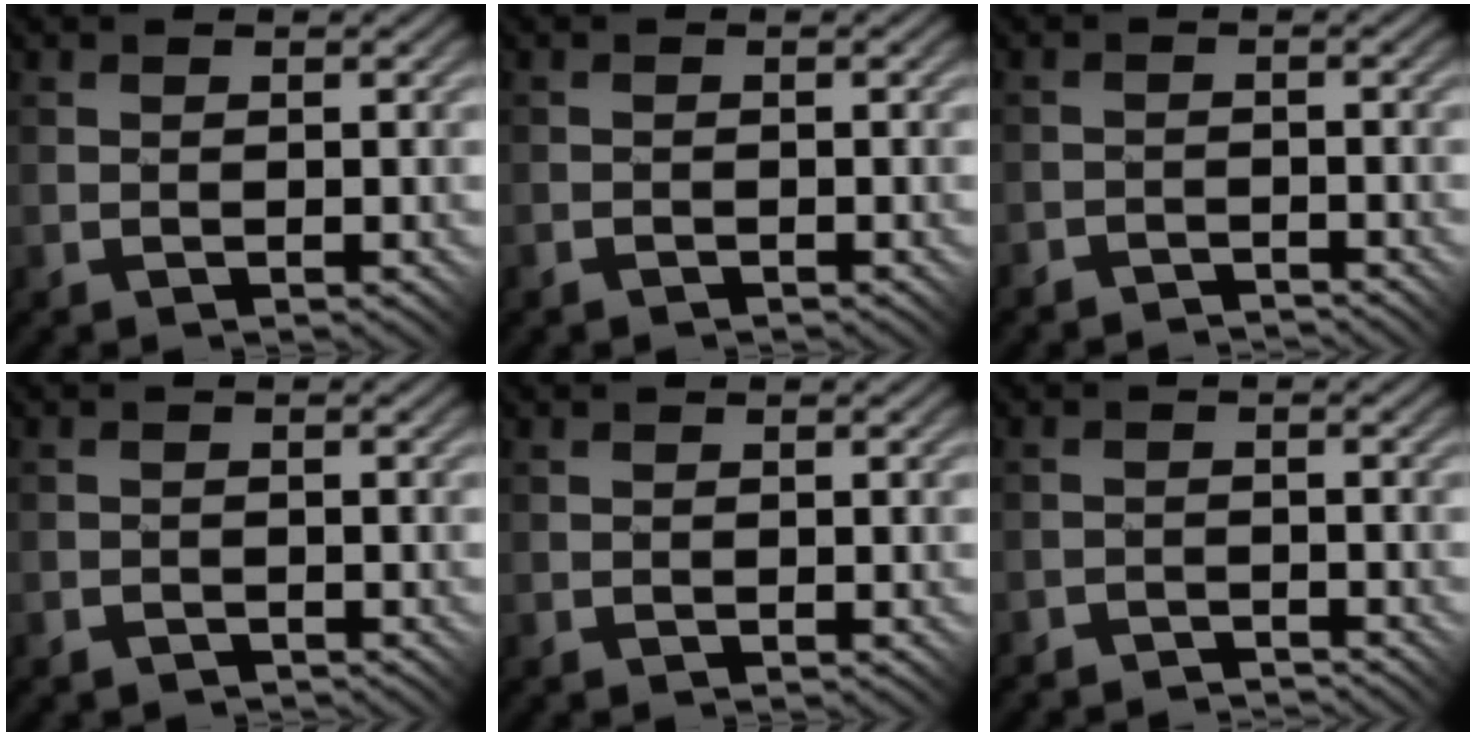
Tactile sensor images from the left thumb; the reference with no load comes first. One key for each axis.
{"total": 0.7, "fx": -0.6, "fy": 0.1, "fz": -0.3, "tx": 0.011, "ty": 0.000, "tz": -0.016}
{"total": 2.0, "fx": -1.8, "fy": -0.3, "fz": -0.7, "tx": 0.021, "ty": 0.010, "tz": -0.041}
{"total": 1.0, "fx": -0.9, "fy": 0.3, "fz": -0.3, "tx": 0.012, "ty": 0.002, "tz": -0.018}
{"total": 0.0}
{"total": 2.0, "fx": -1.8, "fy": -0.4, "fz": -0.8, "tx": 0.023, "ty": 0.011, "tz": -0.041}